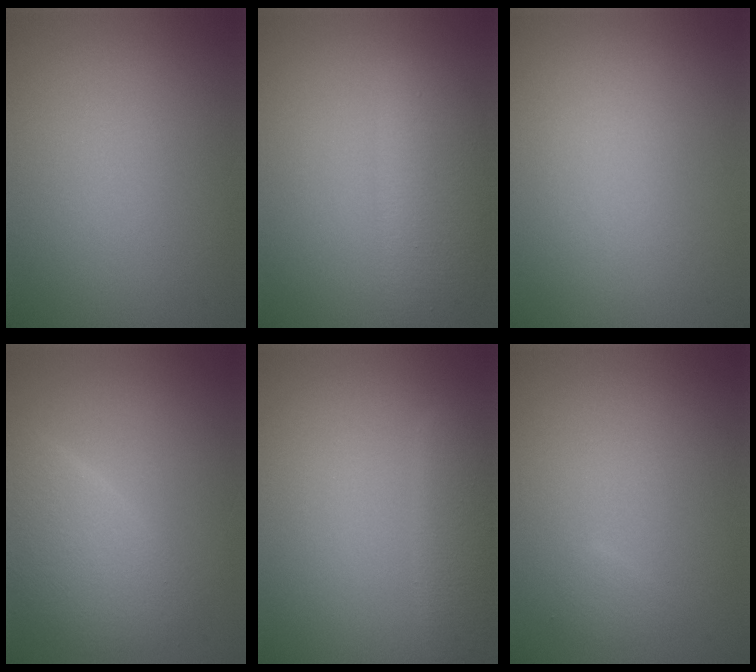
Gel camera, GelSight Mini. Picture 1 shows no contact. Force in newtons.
{"total": 4.4, "press": 4.4, "slide": 0.2}
{"total": 0.0}
{"total": 4.4, "press": 4.4, "slide": 0.4}
{"total": 2.8, "press": 2.8, "slide": 0.1}
{"total": 0.8, "press": 0.8, "slide": 0.1}